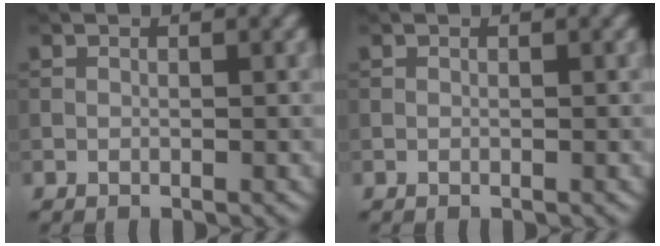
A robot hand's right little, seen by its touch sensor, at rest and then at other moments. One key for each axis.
{"total": 0.0}